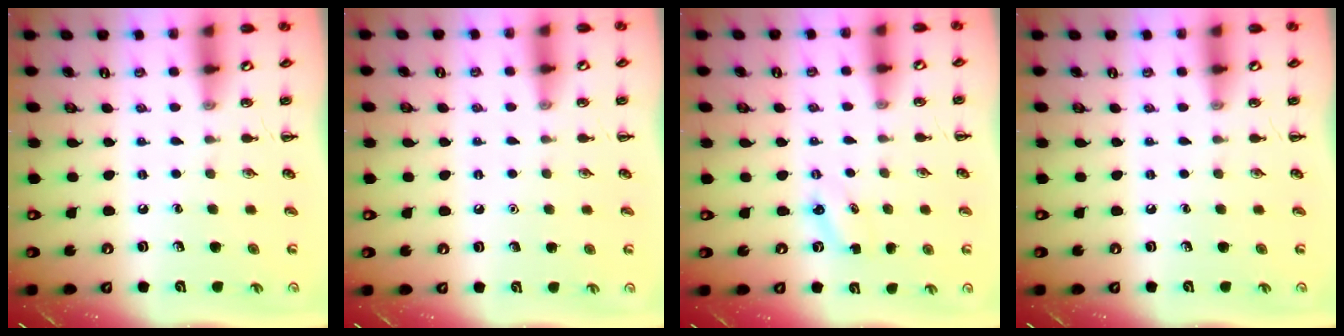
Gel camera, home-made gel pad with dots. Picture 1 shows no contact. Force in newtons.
{"total": 1.5, "press": 1.5, "slide": 0.1}
{"total": 2.8, "press": 2.7, "slide": 0.7}
{"total": 0.0}